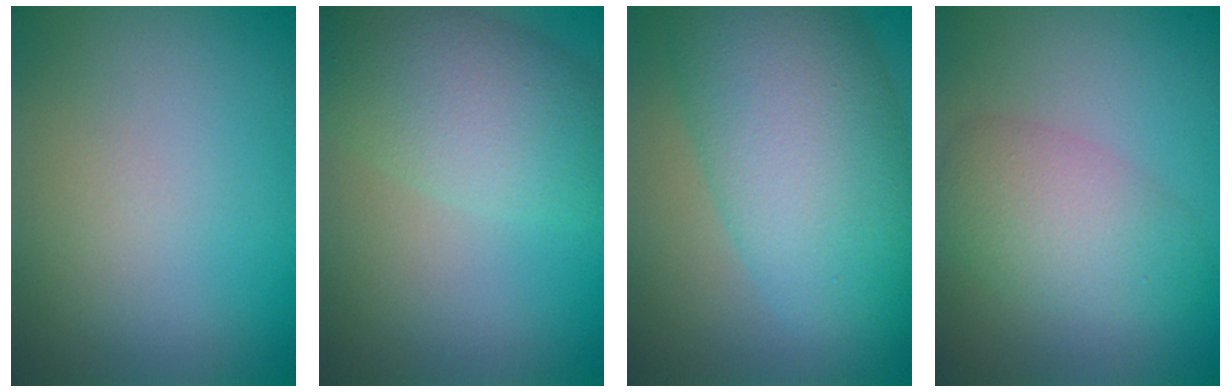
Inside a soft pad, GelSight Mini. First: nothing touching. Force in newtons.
{"total": 6.5, "press": 6.5, "slide": 0.2}
{"total": 11.5, "press": 11.4, "slide": 0.1}
{"total": 4.0, "press": 4.0, "slide": 0.3}